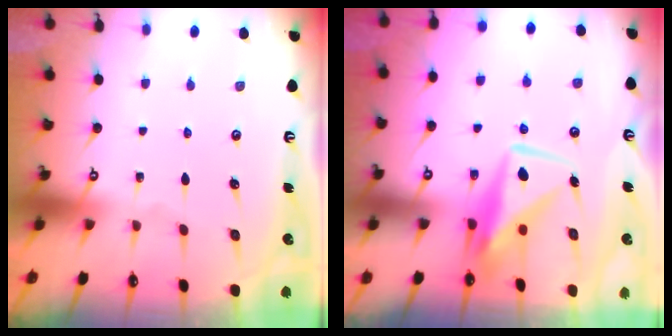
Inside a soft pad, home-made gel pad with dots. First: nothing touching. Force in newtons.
{"total": 11.0, "press": 11.0, "slide": 0.9}